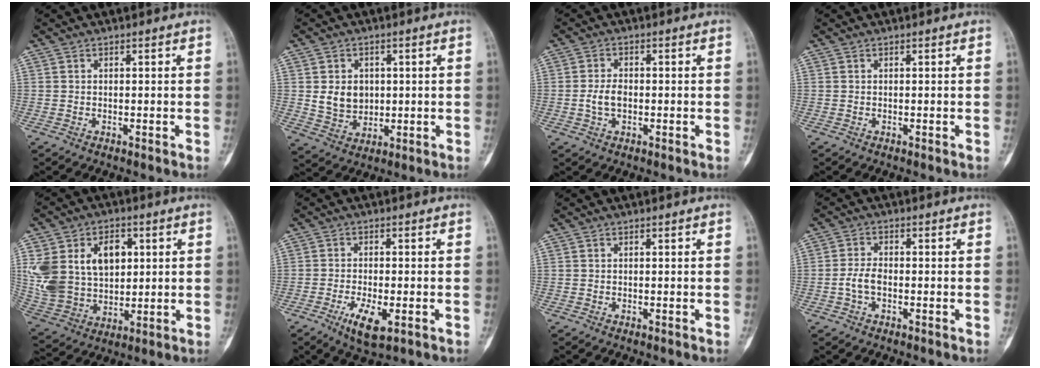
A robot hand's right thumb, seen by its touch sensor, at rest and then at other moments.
{"total": 7.0, "force": [0.9, 5.7, 4.0], "torque": [-0.041, -0.009, 0.028]}
{"total": 3.8, "force": [-0.6, 2.4, 3.0], "torque": [-0.061, 0.009, -0.012]}
{"total": 0.0}
{"total": 19.0, "force": [4.6, 13.6, 12.5], "torque": [-0.233, 0.004, 0.104]}
{"total": 6.4, "force": [-2.7, 2.3, 5.3], "torque": [-0.096, -0.005, -0.041]}
{"total": 0.0}
{"total": 3.5, "force": [-1.0, 1.9, 2.8], "torque": [-0.064, 0.013, -0.021]}